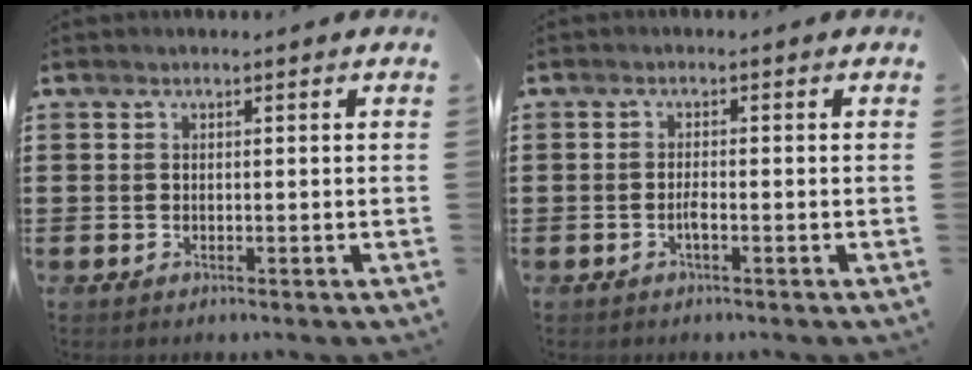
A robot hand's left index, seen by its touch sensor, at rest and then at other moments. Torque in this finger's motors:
{"motor_torque": [0.00, 0.00, 0.00, 0.02]}